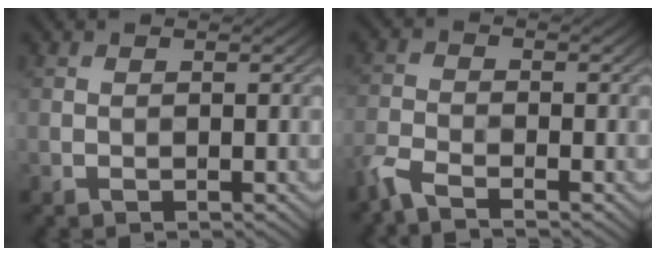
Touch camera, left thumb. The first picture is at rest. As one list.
[{"total": 4.0, "force": [-3.3, 1.0, 2.1], "torque": [-0.057, -0.014, -0.070]}]